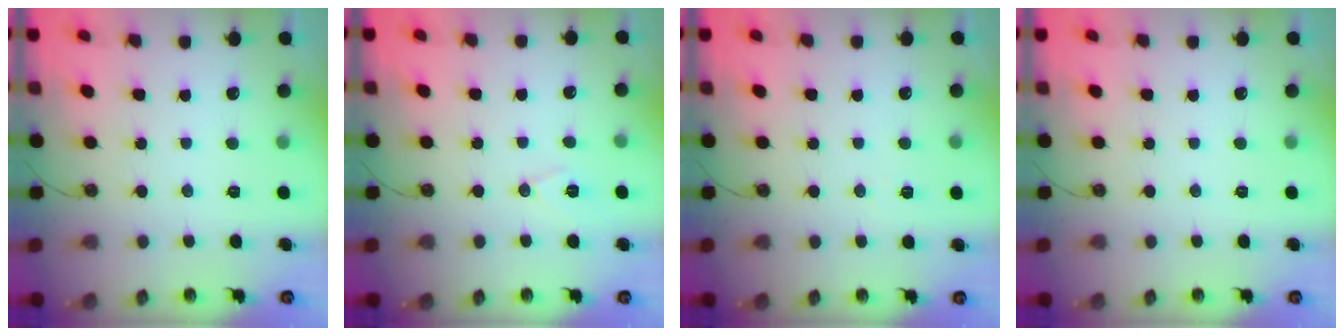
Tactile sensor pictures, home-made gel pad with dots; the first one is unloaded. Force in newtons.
{"total": 8.2, "press": 7.0, "slide": 4.3}
{"total": 2.5, "press": 2.2, "slide": 1.1}
{"total": 0.0}